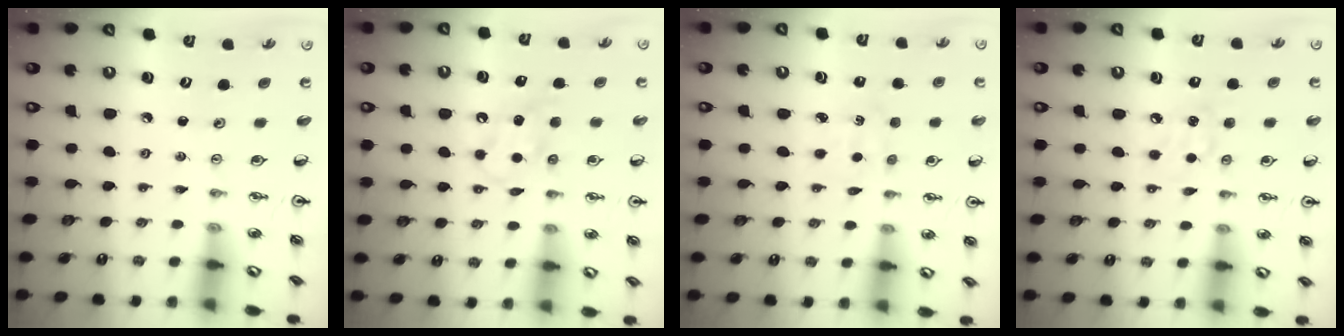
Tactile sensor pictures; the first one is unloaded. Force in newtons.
{"total": 5.3, "press": 5.2, "slide": 0.8}
{"total": 2.2, "press": 2.2, "slide": 0.4}
{"total": 5.6, "press": 5.5, "slide": 0.8}